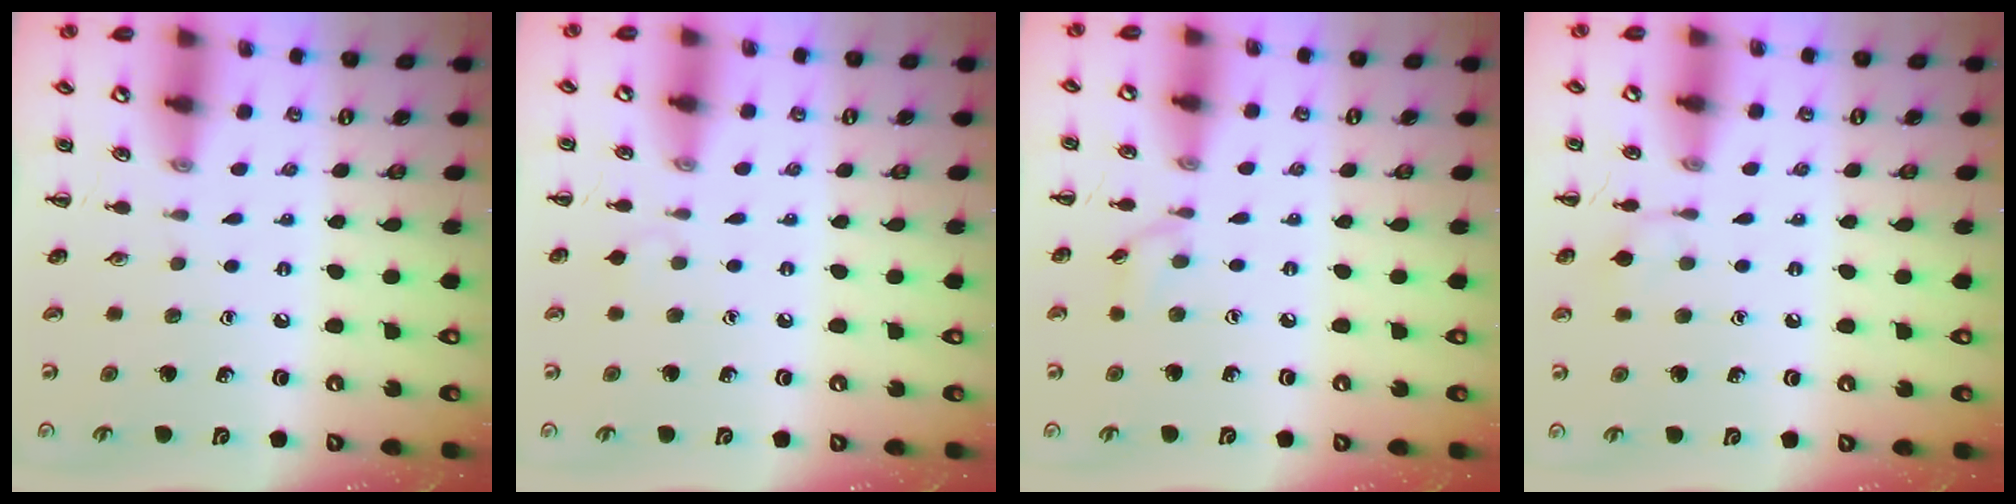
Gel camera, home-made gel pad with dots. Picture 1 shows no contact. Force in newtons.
{"total": 2.8, "press": 2.6, "slide": 1.1}
{"total": 5.4, "press": 5.3, "slide": 0.6}
{"total": 6.6, "press": 6.4, "slide": 1.7}